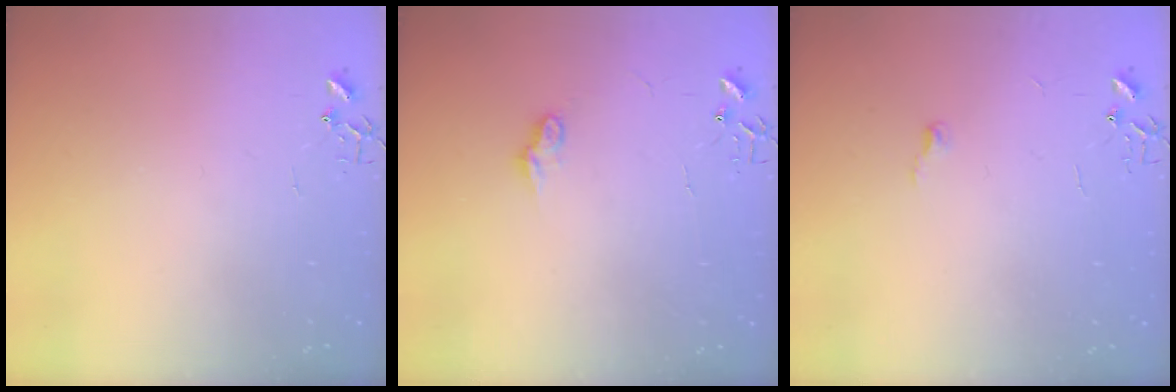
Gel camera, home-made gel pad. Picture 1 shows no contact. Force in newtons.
{"total": 6.9, "press": 6.9, "slide": 0.2}
{"total": 3.4, "press": 3.4, "slide": 0.5}